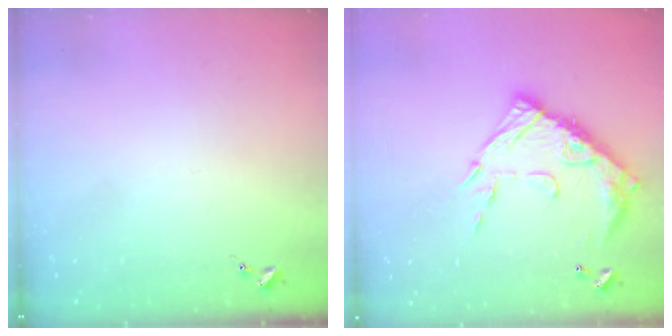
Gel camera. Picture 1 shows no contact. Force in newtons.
{"total": 17.2, "press": 17.1, "slide": 1.4}